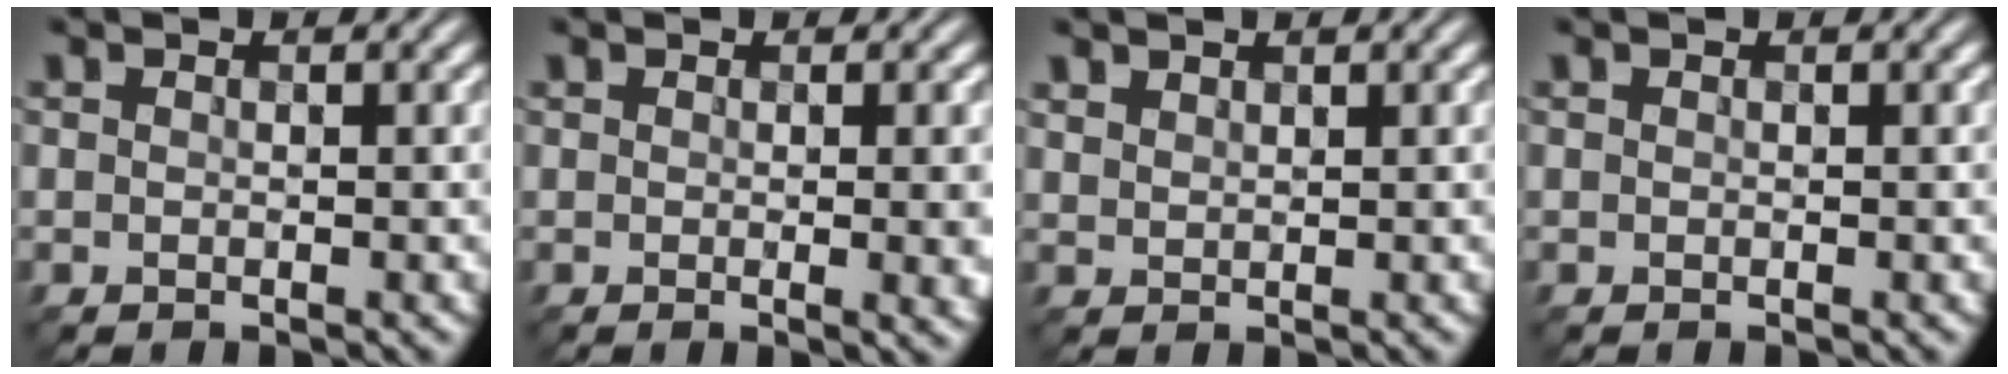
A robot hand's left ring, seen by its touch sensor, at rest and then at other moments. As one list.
[{"total": 4.1, "force": [-0.1, 1.3, 3.9], "torque": [-0.039, -0.004, 0.001]}, {"total": 1.1, "force": [1.1, 0.3, 0.2], "torque": [-0.007, 0.001, 0.026]}, {"total": 0.0}]